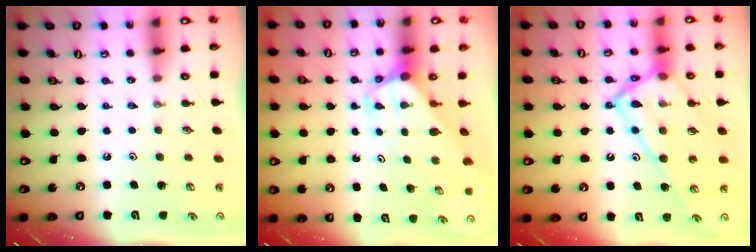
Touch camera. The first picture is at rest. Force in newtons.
{"total": 3.3, "press": 3.3, "slide": 0.3}
{"total": 19.1, "press": 19.1, "slide": 1.6}